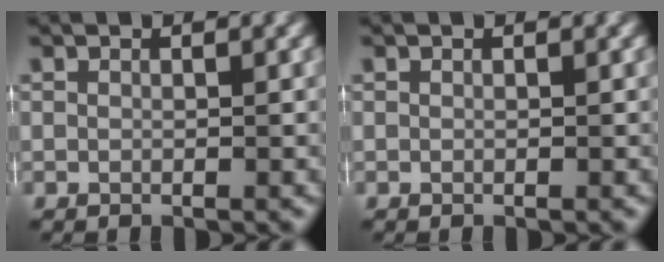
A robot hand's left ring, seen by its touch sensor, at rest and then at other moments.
{"total": 0.0}